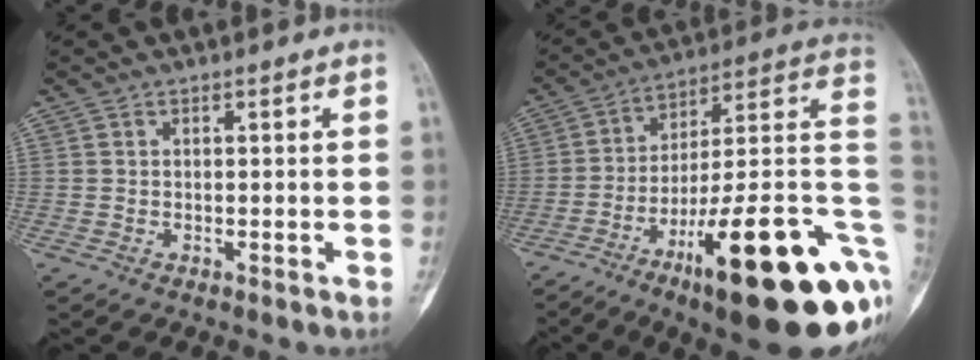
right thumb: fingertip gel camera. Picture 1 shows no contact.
{"total": 30.9, "force": [-10.4, 8.0, 28.0], "torque": [-0.320, 0.054, -0.152]}